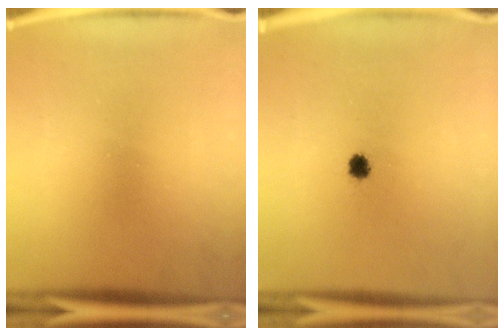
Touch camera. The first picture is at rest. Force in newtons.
{"total": 2.4}